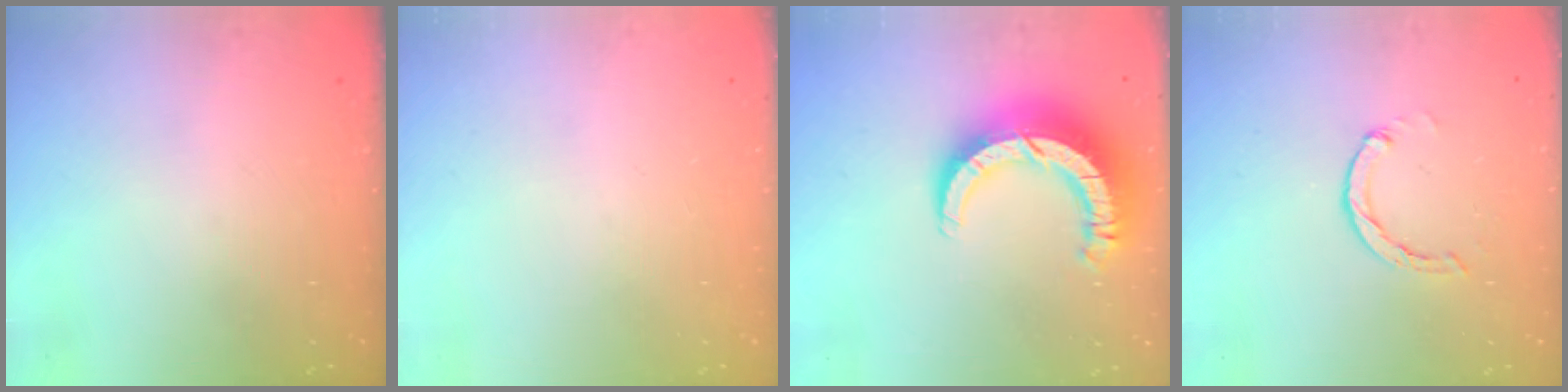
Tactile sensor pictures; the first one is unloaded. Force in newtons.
{"total": 0.0}
{"total": 12.1, "press": 12.0, "slide": 1.2}
{"total": 2.7, "press": 2.7, "slide": 0.5}